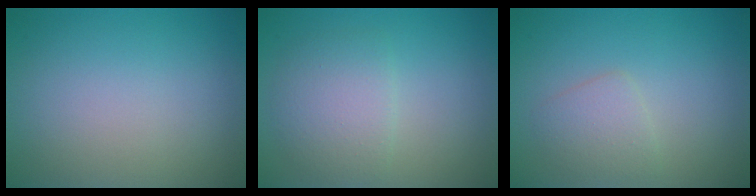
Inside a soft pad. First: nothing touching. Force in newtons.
{"total": 3.3, "press": 3.3, "slide": 0.2}
{"total": 1.9, "press": 1.9, "slide": 0.0}